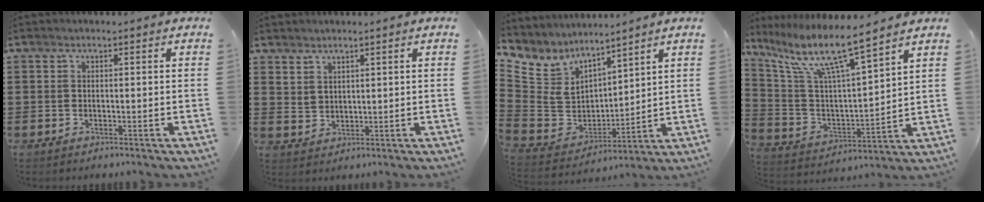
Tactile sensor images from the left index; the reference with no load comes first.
{"total": 2.4, "force": [2.0, 1.2, 0.0], "torque": [-0.007, 0.001, 0.040]}
{"total": 5.8, "force": [4.2, 4.0, 0.5], "torque": [-0.066, -0.046, 0.074]}
{"total": 10.4, "force": [7.7, 1.2, 6.8], "torque": [-0.154, -0.051, 0.122]}